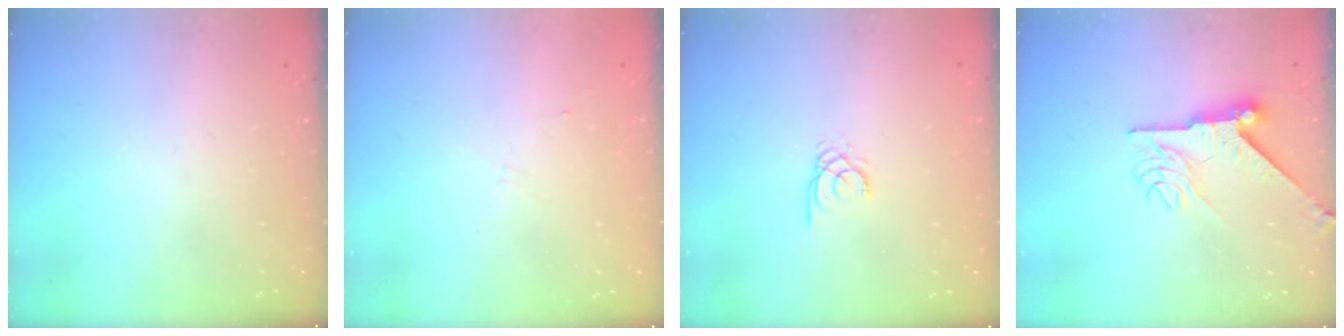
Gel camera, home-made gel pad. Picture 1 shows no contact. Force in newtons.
{"total": 2.2, "press": 2.1, "slide": 0.7}
{"total": 2.1, "press": 2.1, "slide": 0.2}
{"total": 8.5, "press": 8.5, "slide": 0.7}